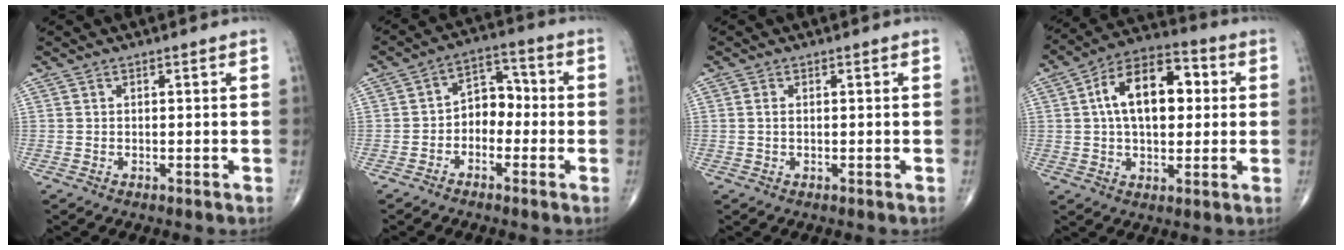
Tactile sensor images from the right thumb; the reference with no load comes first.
{"total": 6.6, "force": [-1.6, 4.9, 4.1], "torque": [-0.035, 0.038, -0.044]}
{"total": 1.0, "force": [0.1, 0.6, 0.8], "torque": [-0.021, 0.002, 0.001]}
{"total": 15.6, "force": [2.6, 9.0, 12.4], "torque": [-0.184, 0.022, 0.036]}